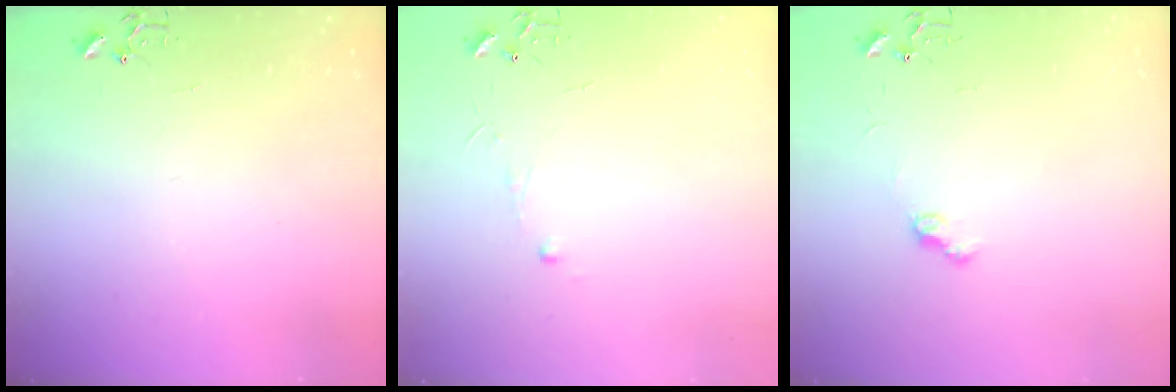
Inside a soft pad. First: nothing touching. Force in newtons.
{"total": 3.9, "press": 3.8, "slide": 0.4}
{"total": 6.9, "press": 6.9, "slide": 0.7}